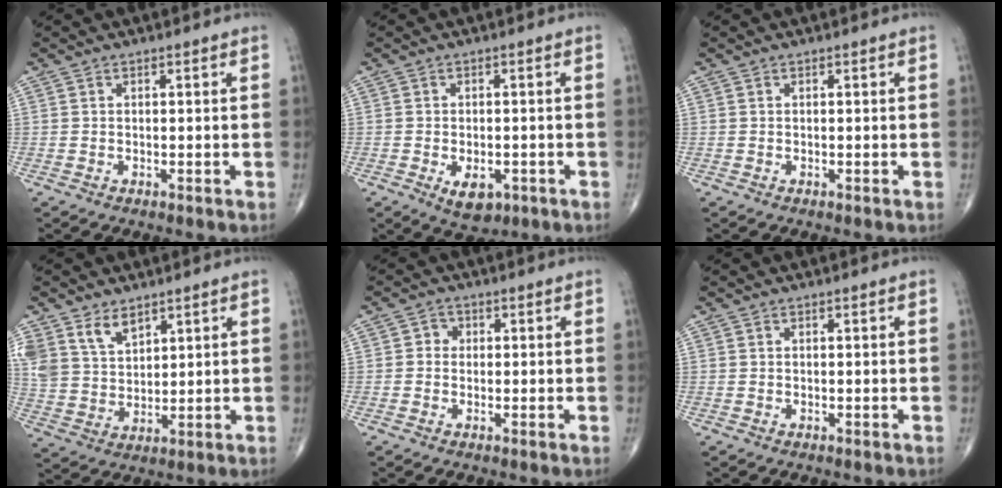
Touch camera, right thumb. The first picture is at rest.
{"total": 5.3, "force": [-1.9, 3.1, 3.8], "torque": [-0.052, 0.002, -0.018]}
{"total": 0.0}
{"total": 9.0, "force": [5.7, 5.5, 4.2], "torque": [-0.066, -0.023, 0.121]}
{"total": 2.0, "force": [0.0, 1.8, 0.8], "torque": [0.002, 0.006, -0.006]}
{"total": 0.0}